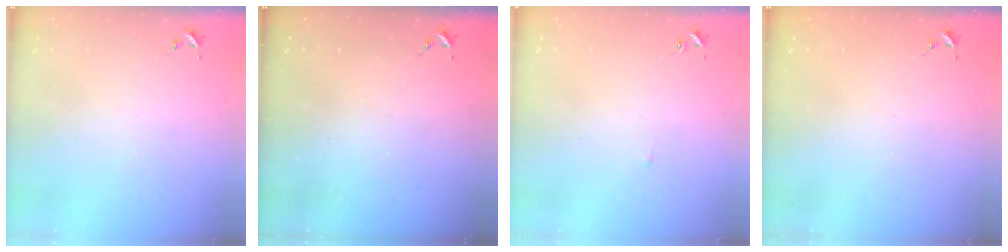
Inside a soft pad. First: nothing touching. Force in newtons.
{"total": 0.0}
{"total": 2.6, "press": 2.6, "slide": 0.3}
{"total": 0.7, "press": 0.7, "slide": 0.0}